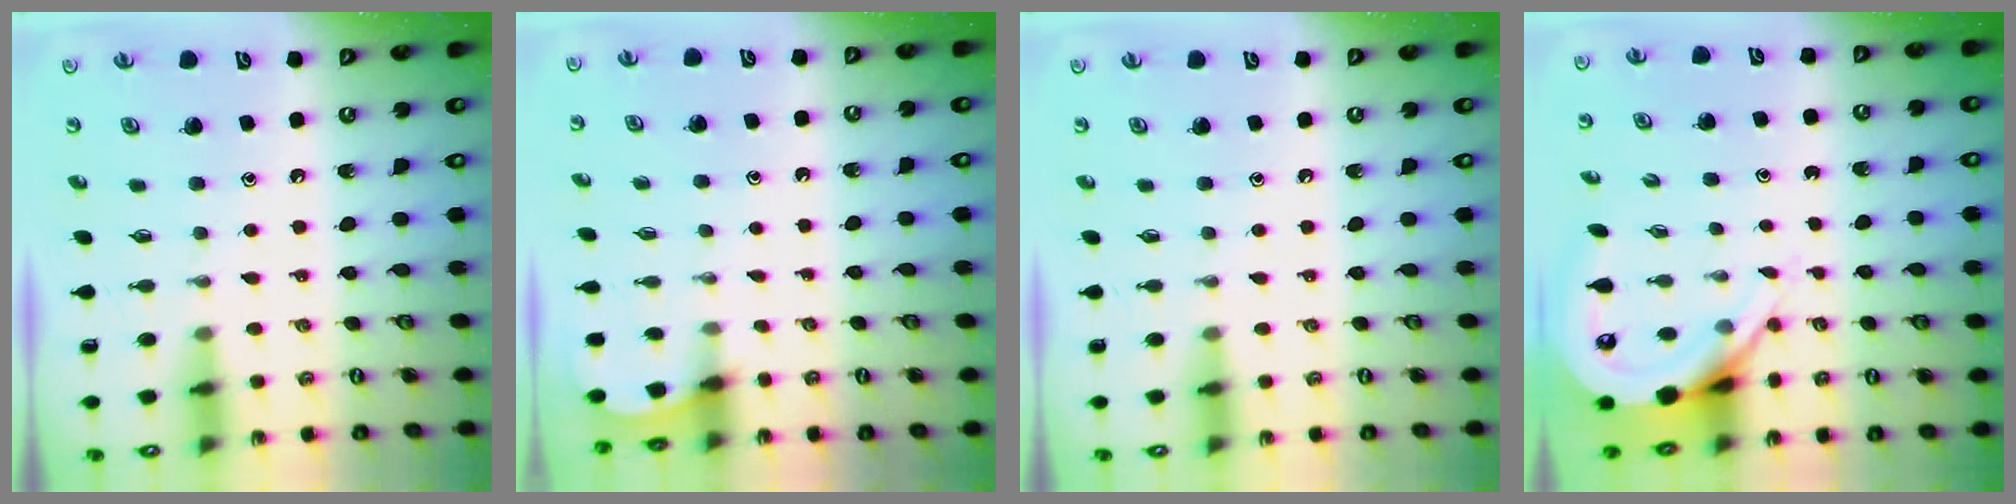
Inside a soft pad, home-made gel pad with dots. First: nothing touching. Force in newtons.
{"total": 1.9, "press": 1.9, "slide": 0.2}
{"total": 0.0}
{"total": 6.1, "press": 6.0, "slide": 0.8}